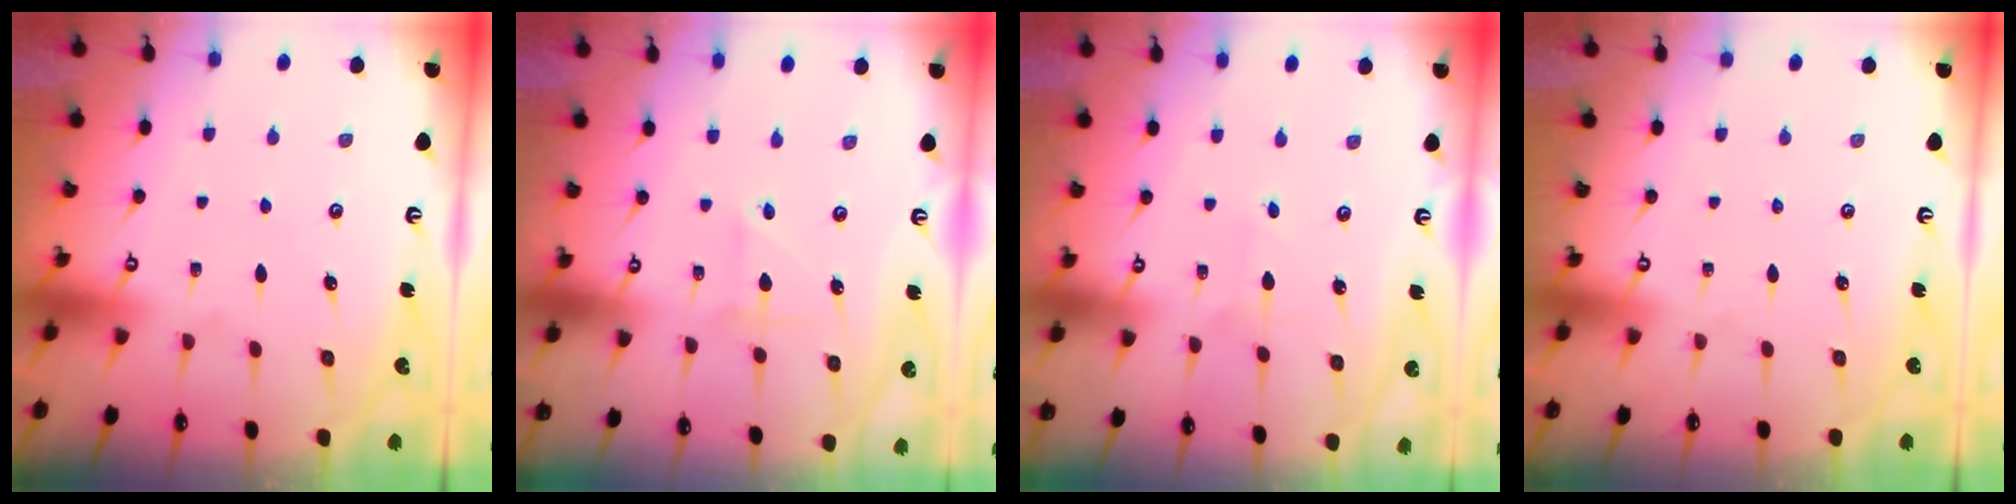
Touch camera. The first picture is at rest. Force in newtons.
{"total": 2.7, "press": 2.6, "slide": 0.3}
{"total": 2.7, "press": 2.7, "slide": 0.3}
{"total": 0.0}